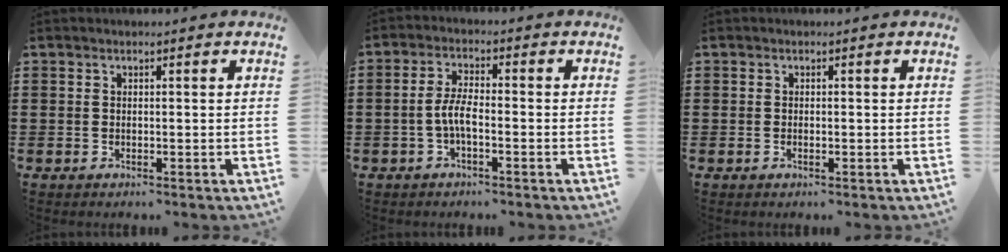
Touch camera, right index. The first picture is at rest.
{"total": 4.1, "force": [-1.3, 1.1, 3.8], "torque": [-0.096, -0.006, -0.032]}
{"total": 0.6, "force": [-0.1, 0.2, 0.5], "torque": [-0.012, -0.003, -0.002]}